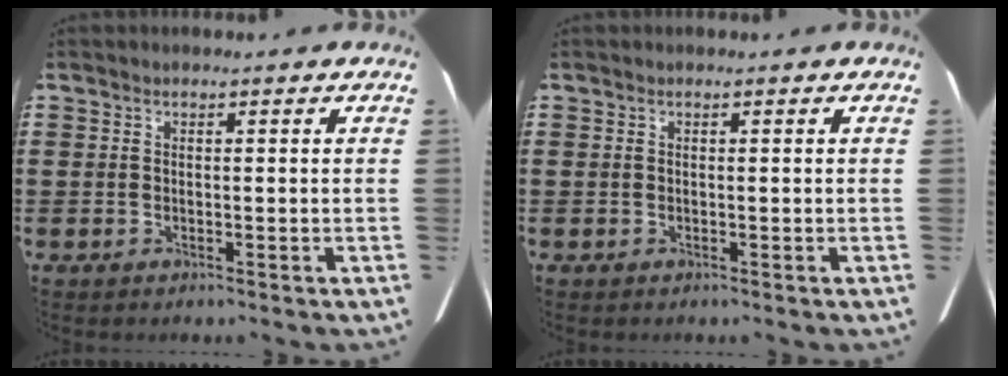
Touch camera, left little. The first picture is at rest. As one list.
[{"total": 0.0}]